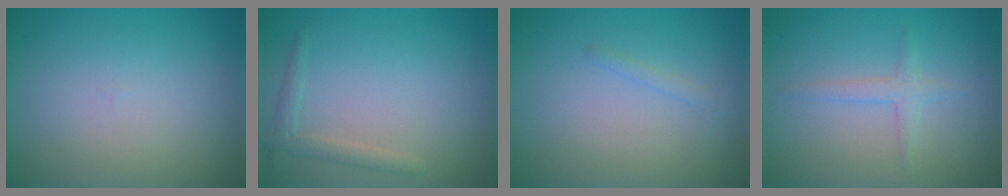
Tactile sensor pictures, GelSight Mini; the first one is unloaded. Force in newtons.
{"total": 1.5, "press": 1.5, "slide": 0.1}
{"total": 0.8, "press": 0.8, "slide": 0.0}
{"total": 1.6, "press": 1.6, "slide": 0.1}